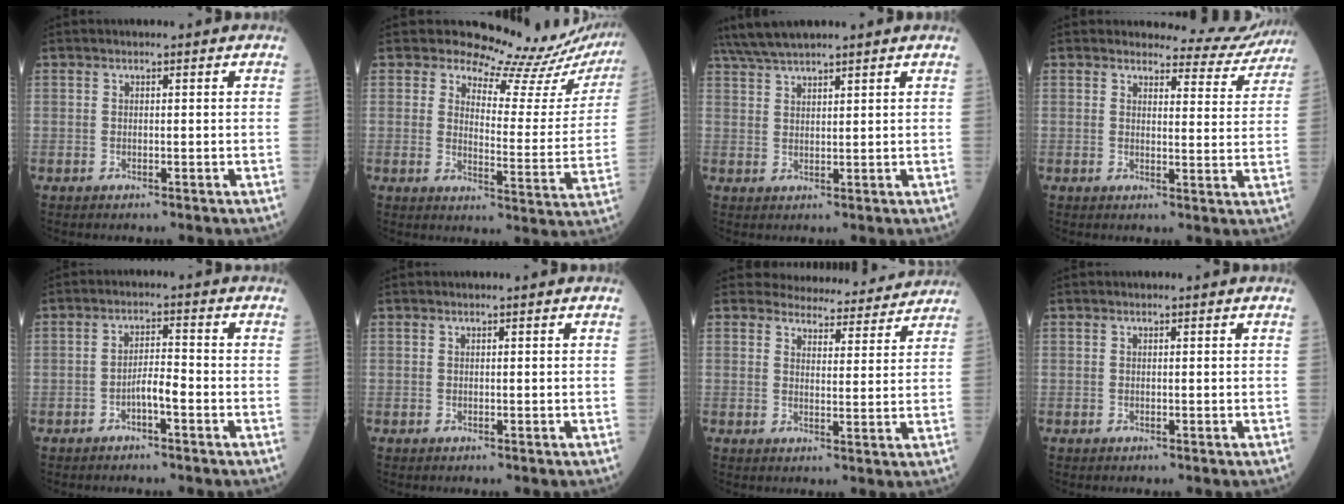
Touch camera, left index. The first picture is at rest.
{"total": 16.7, "force": [16.4, 3.2, 1.4], "torque": [0.003, -0.101, 0.169]}
{"total": 6.8, "force": [6.1, 0.1, 3.2], "torque": [-0.063, 0.035, 0.115]}
{"total": 7.8, "force": [7.6, 1.7, -0.4], "torque": [0.015, -0.025, 0.074]}
{"total": 3.1, "force": [-1.6, 0.4, 2.6], "torque": [-0.046, 0.006, -0.030]}
{"total": 0.0}
{"total": 11.4, "force": [11.0, 2.9, 1.1], "torque": [0.007, -0.003, 0.123]}
{"total": 0.0}